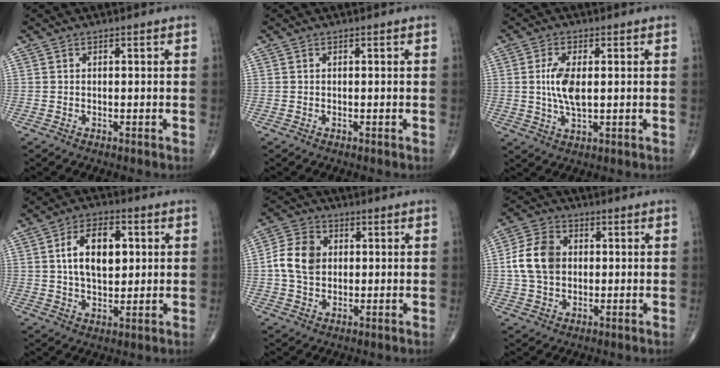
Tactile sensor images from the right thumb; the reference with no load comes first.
{"total": 0.0}
{"total": 6.6, "force": [0.6, 2.8, 5.9], "torque": [-0.121, -0.007, 0.010]}
{"total": 11.6, "force": [2.3, 6.7, 9.1], "torque": [-0.132, 0.002, 0.039]}
{"total": 8.6, "force": [0.7, 6.6, 5.3], "torque": [-0.090, 0.011, 0.007]}
{"total": 10.1, "force": [0.8, 7.6, 6.6], "torque": [-0.114, 0.012, 0.011]}